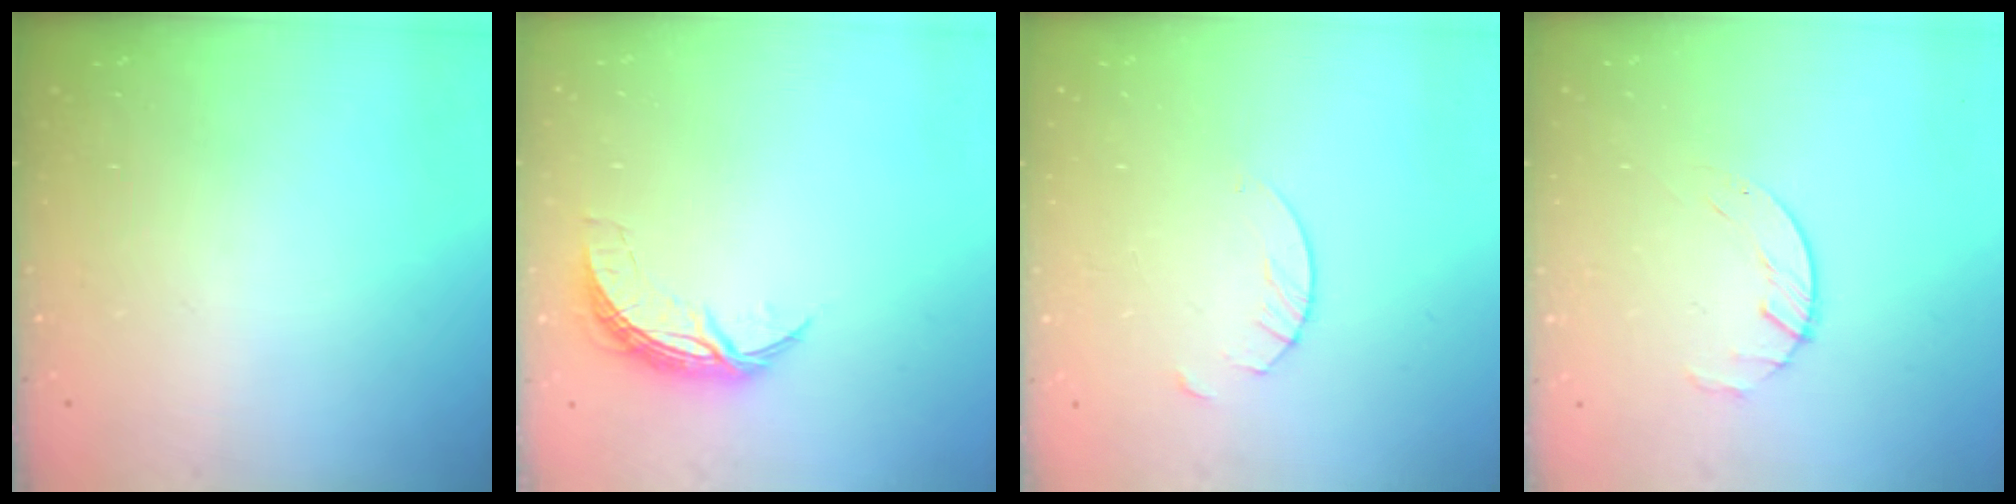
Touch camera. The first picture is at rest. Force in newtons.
{"total": 7.4, "press": 7.4, "slide": 0.5}
{"total": 2.7, "press": 2.7, "slide": 0.2}
{"total": 1.6, "press": 1.6, "slide": 0.3}